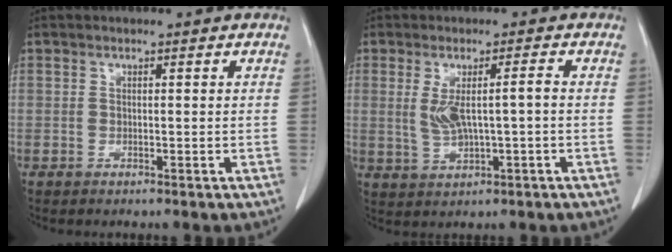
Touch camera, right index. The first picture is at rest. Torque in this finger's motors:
{"motor_torque": [-0.03, 0.10, 0.14, 0.04]}